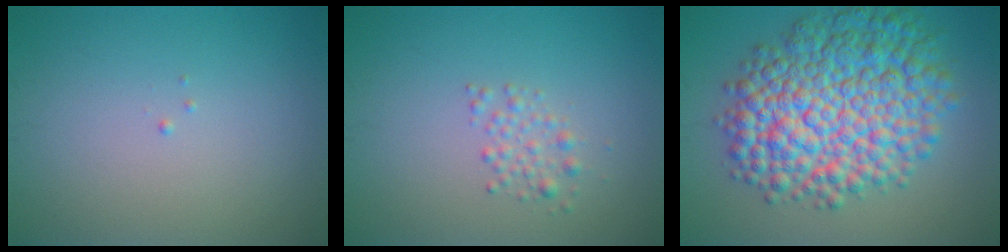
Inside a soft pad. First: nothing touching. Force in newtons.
{"total": 1.5, "press": 1.5, "slide": 0.0}
{"total": 11.6, "press": 11.6, "slide": 0.2}